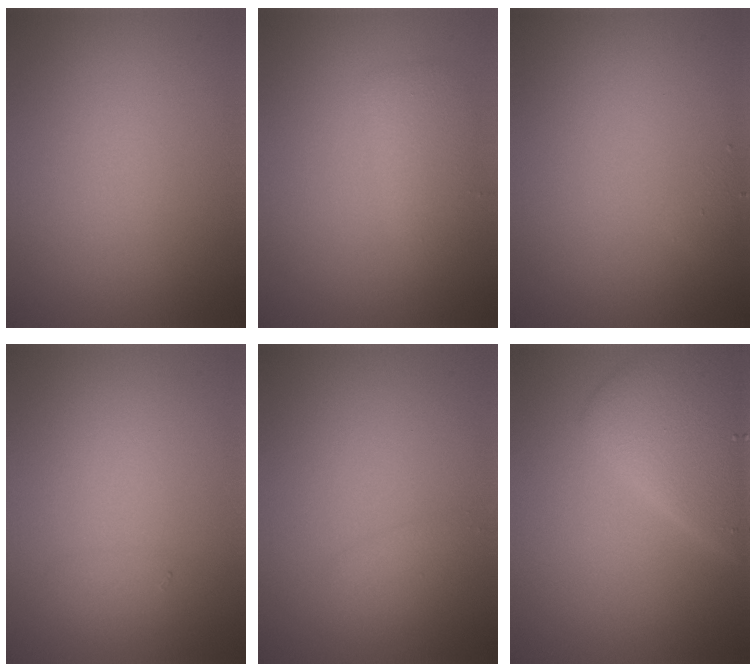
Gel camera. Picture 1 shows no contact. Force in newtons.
{"total": 2.3, "press": 2.3, "slide": 0.2}
{"total": 0.8, "press": 0.8, "slide": 0.0}
{"total": 0.6, "press": 0.6, "slide": 0.0}
{"total": 1.2, "press": 1.2, "slide": 0.1}
{"total": 5.1, "press": 5.1, "slide": 0.2}